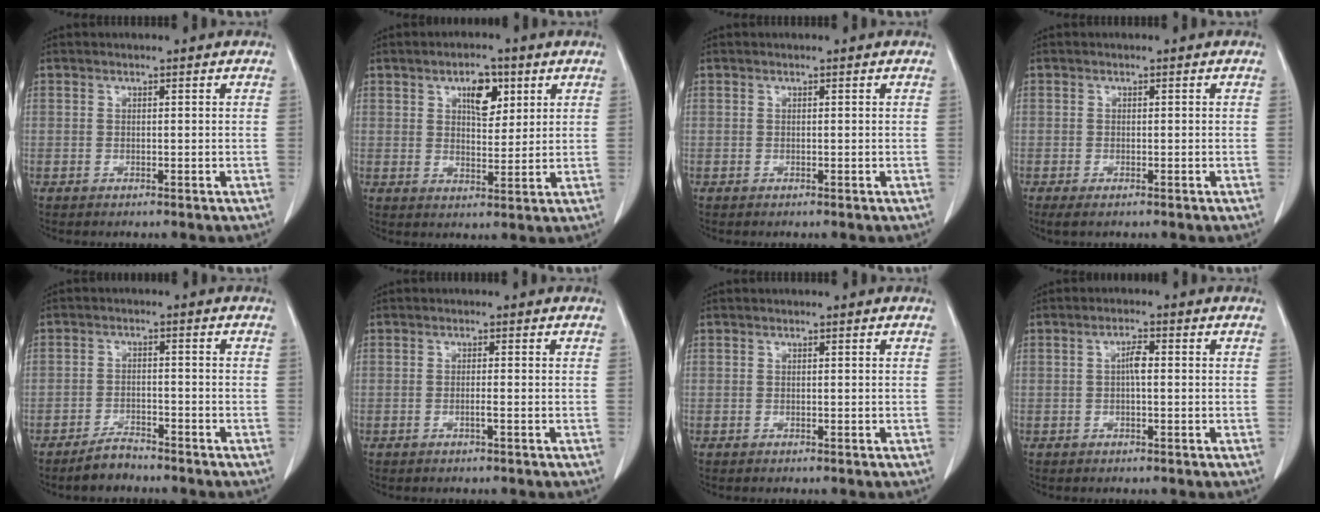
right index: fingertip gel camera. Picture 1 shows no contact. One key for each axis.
{"total": 5.7, "fx": 2.7, "fy": 2.7, "fz": 4.2, "tx": -0.069, "ty": 0.004, "tz": 0.045}
{"total": 0.0}
{"total": 1.6, "fx": -1.1, "fy": 0.4, "fz": 1.1, "tx": -0.019, "ty": -0.004, "tz": -0.014}
{"total": 3.4, "fx": -3.1, "fy": 0.9, "fz": 1.0, "tx": -0.022, "ty": -0.003, "tz": -0.055}
{"total": 1.0, "fx": -0.4, "fy": -0.2, "fz": 0.9, "tx": -0.016, "ty": 0.001, "tz": -0.007}
{"total": 0.0}
{"total": 2.2, "fx": 0.1, "fy": 0.5, "fz": 2.1, "tx": -0.040, "ty": 0.004, "tz": 0.001}